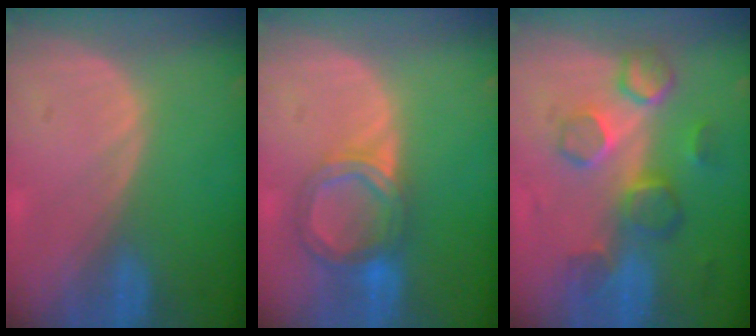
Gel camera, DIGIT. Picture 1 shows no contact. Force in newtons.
{"total": 6.5, "press": 5.7, "slide": 3.1}
{"total": 8.5, "press": 7.8, "slide": 3.4}